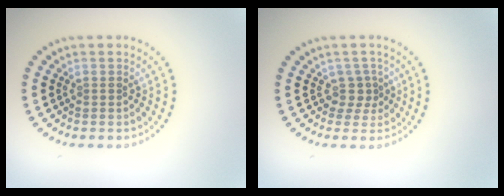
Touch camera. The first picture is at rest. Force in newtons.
{"total": 1.7, "press": 1.1, "slide": 1.3}